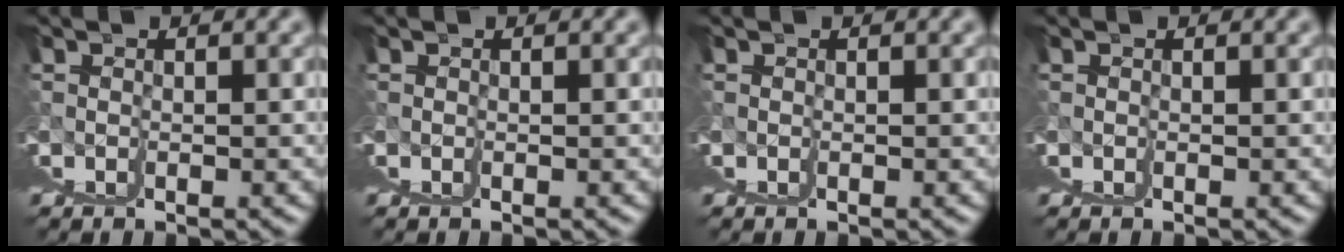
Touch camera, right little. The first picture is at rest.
{"total": 0.0}
{"total": 0.0}
{"total": 0.0}